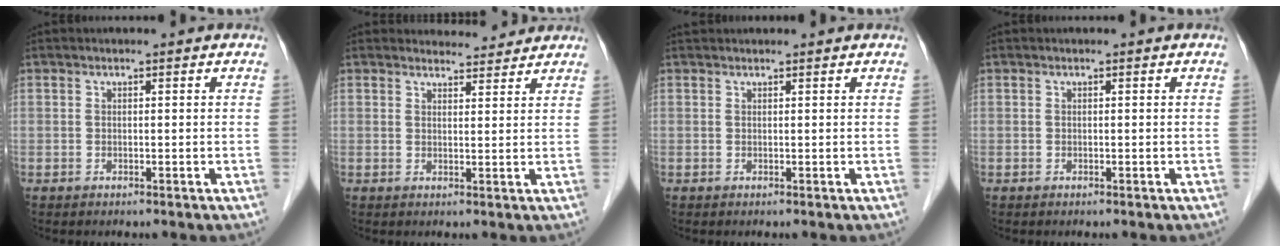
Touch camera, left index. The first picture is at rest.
{"total": 4.0, "force": [3.9, 0.9, 0.0], "torque": [-0.004, 0.006, 0.050]}
{"total": 2.4, "force": [2.3, 0.3, 0.5], "torque": [-0.008, 0.030, 0.035]}
{"total": 0.0}